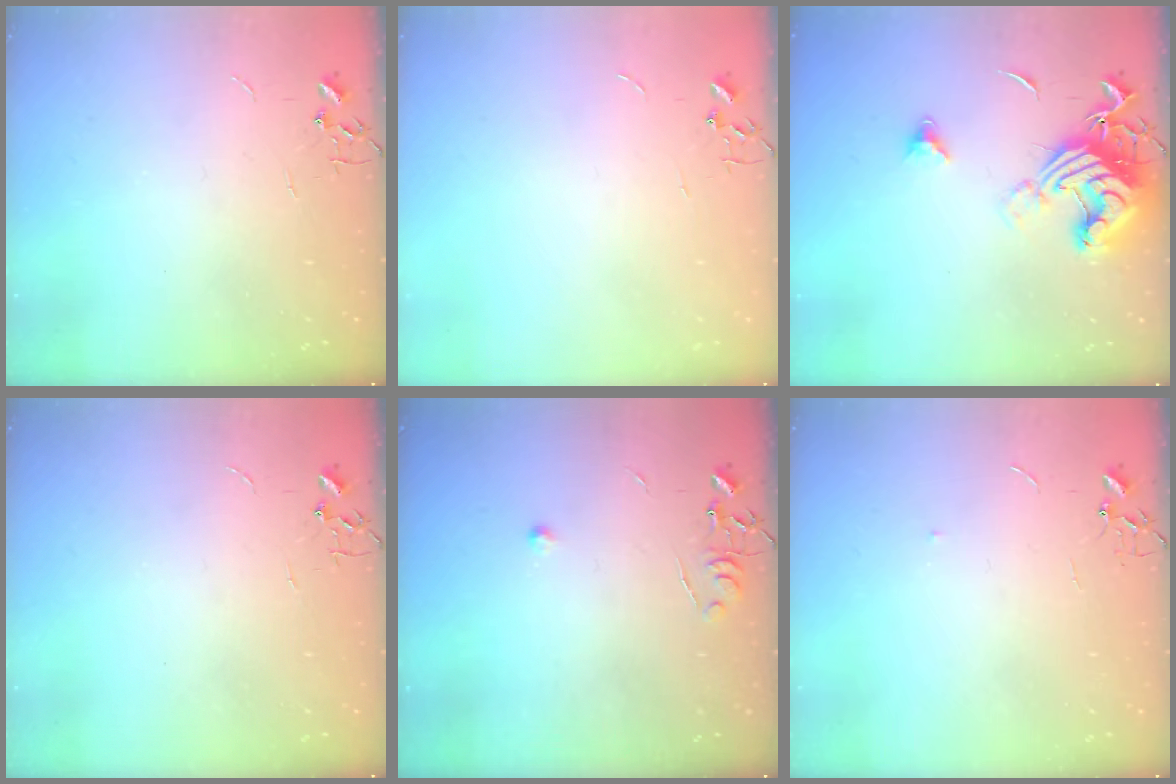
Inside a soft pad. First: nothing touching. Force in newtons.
{"total": 0.0}
{"total": 15.5, "press": 15.4, "slide": 1.8}
{"total": 0.0}
{"total": 5.8, "press": 5.8, "slide": 0.8}
{"total": 3.9, "press": 3.9, "slide": 0.4}